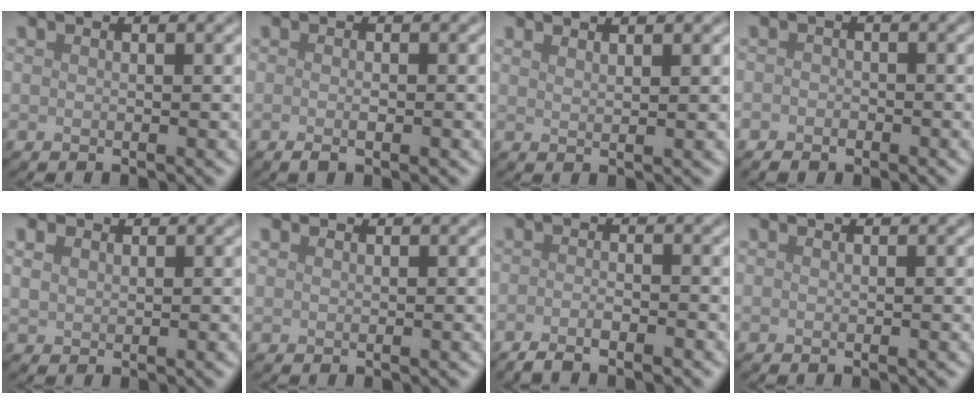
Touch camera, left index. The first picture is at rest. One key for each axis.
{"total": 1.5, "fx": -0.5, "fy": 0.4, "fz": 1.4, "tx": -0.024, "ty": -0.002, "tz": -0.010}
{"total": 1.9, "fx": 1.4, "fy": 0.6, "fz": 1.1, "tx": 0.000, "ty": 0.004, "tz": 0.005}
{"total": 1.3, "fx": -0.8, "fy": 0.9, "fz": 0.4, "tx": -0.003, "ty": -0.001, "tz": -0.016}
{"total": 1.5, "fx": 0.8, "fy": 1.1, "fz": 0.7, "tx": -0.015, "ty": 0.005, "tz": 0.014}
{"total": 0.6, "fx": 0.4, "fy": 0.4, "fz": 0.2, "tx": -0.002, "ty": 0.001, "tz": 0.010}
{"total": 2.3, "fx": -1.7, "fy": 0.5, "fz": 1.5, "tx": -0.022, "ty": -0.002, "tz": -0.035}
{"total": 0.0}